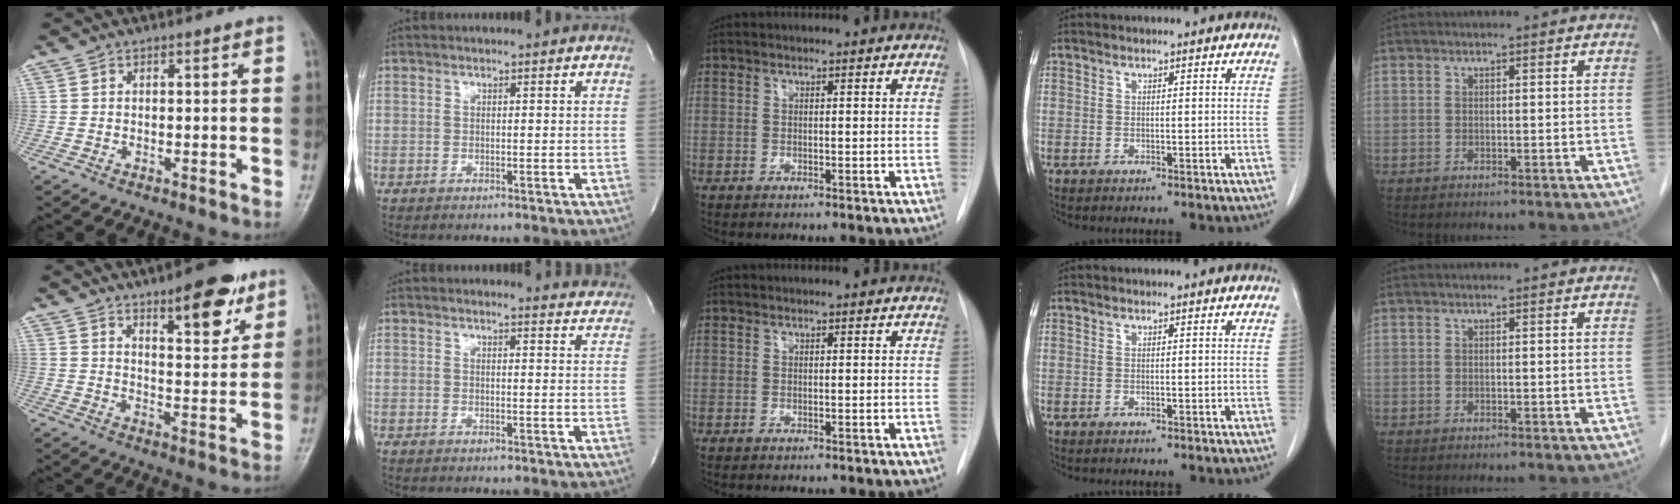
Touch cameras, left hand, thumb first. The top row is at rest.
{"thumb": {"total": 12.0, "force": [7.6, 3.9, 8.5], "torque": [-0.093, -0.046, 0.112]}, "index": {"total": 7.3, "force": [7.2, 0.9, 0.4], "torque": [0.015, -0.024, 0.052]}}